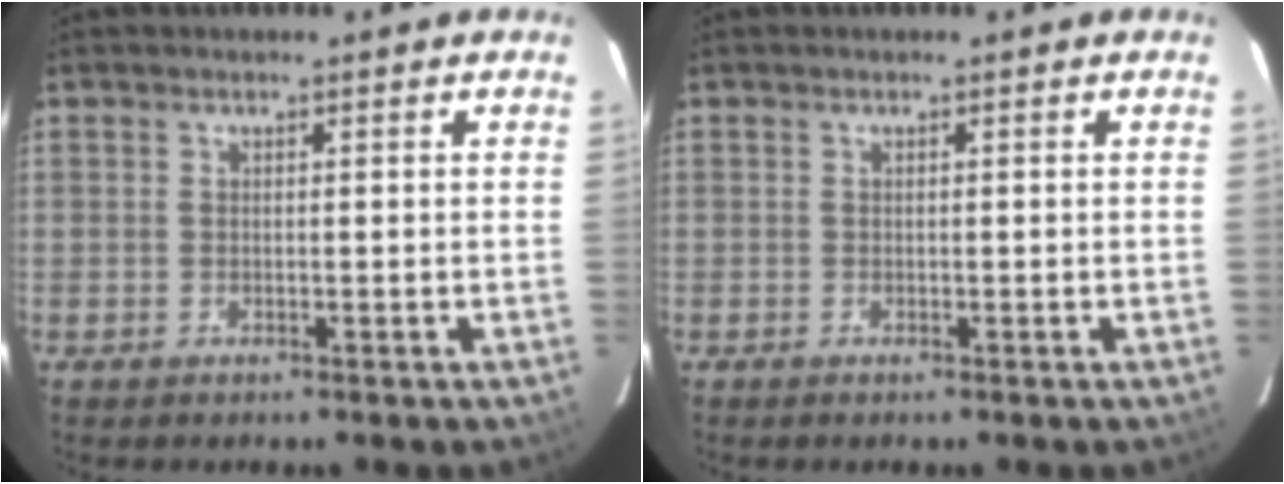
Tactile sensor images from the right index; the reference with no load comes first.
{"total": 0.0}